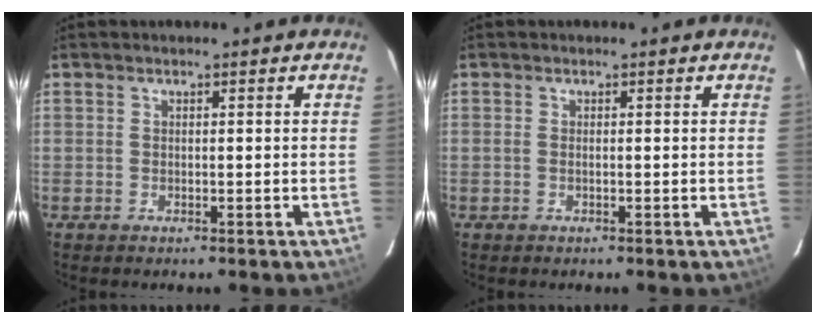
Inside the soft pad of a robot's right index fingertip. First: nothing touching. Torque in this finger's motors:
{"motor_torque": [-0.06, 0.02, -0.05, 0.00]}